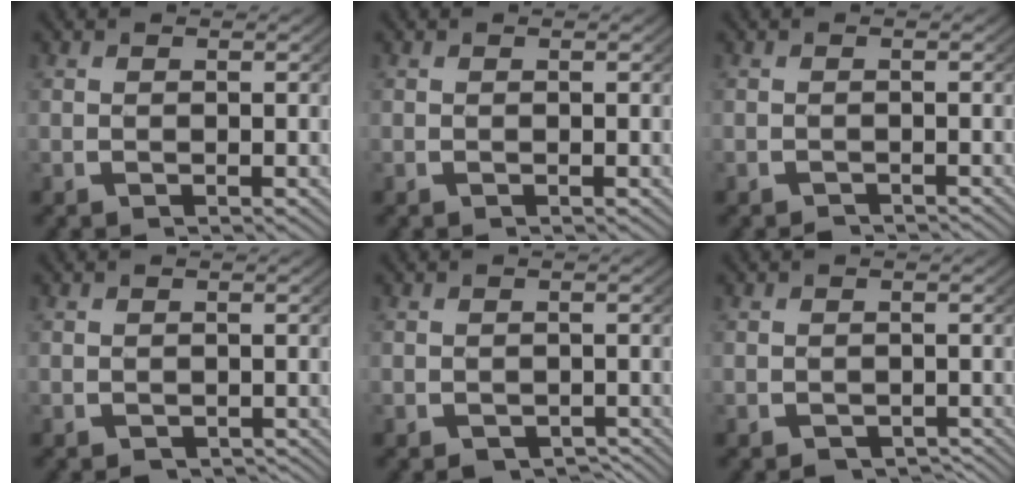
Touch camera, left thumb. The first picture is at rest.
{"total": 0.0}
{"total": 1.4, "force": [-1.4, 0.3, 0.1], "torque": [0.003, -0.007, -0.021]}
{"total": 1.4, "force": [-1.1, 0.8, 0.3], "torque": [0.003, -0.007, -0.014]}
{"total": 3.1, "force": [-2.3, 1.7, 1.2], "torque": [-0.010, -0.018, -0.029]}
{"total": 2.6, "force": [-2.1, 1.2, 0.8], "torque": [0.000, -0.013, -0.028]}